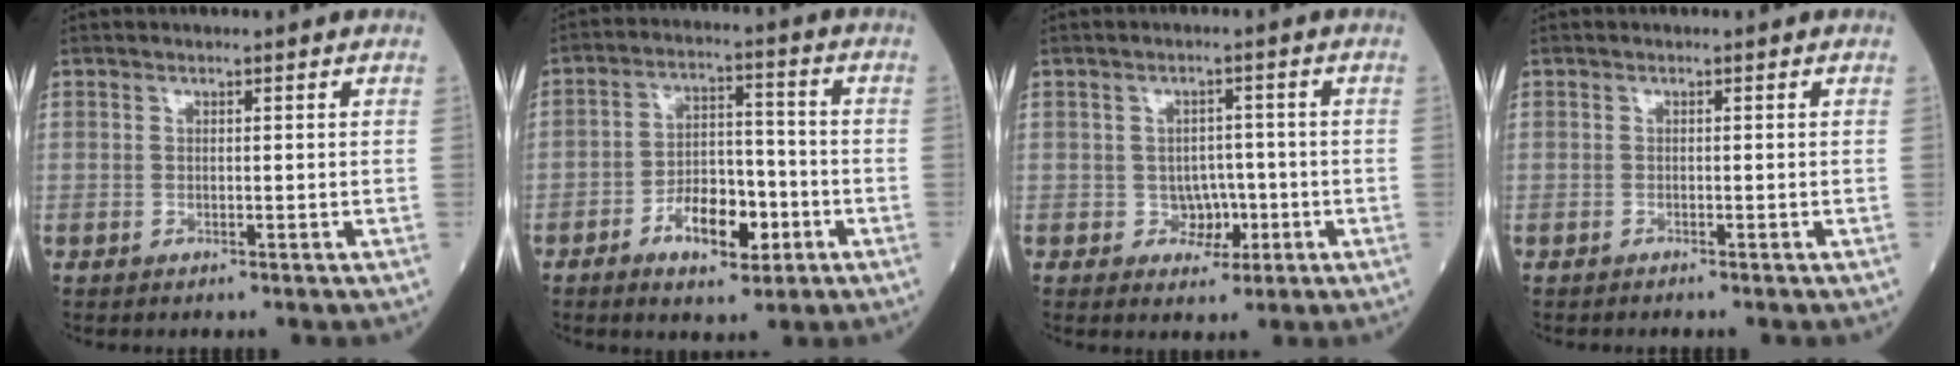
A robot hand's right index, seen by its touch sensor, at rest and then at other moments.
{"total": 8.8, "force": [-3.9, 4.1, 6.7], "torque": [-0.118, 0.012, -0.063]}
{"total": 3.6, "force": [-0.9, 3.0, 1.8], "torque": [-0.014, 0.007, -0.009]}
{"total": 0.9, "force": [-0.8, 0.0, 0.3], "torque": [-0.001, 0.001, -0.013]}